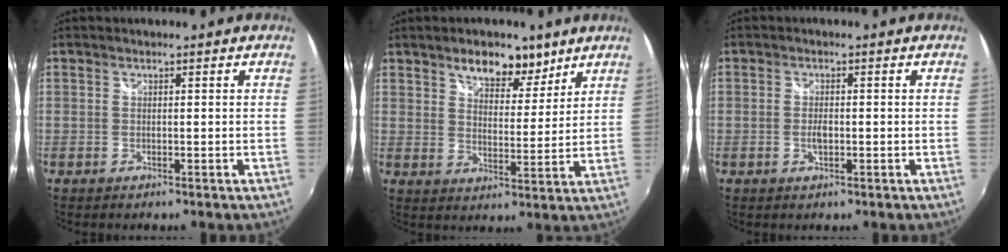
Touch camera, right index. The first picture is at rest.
{"total": 8.8, "force": [6.2, 4.4, 4.5], "torque": [-0.059, 0.001, 0.095]}
{"total": 2.3, "force": [-0.5, 1.1, 2.0], "torque": [-0.036, -0.002, -0.008]}